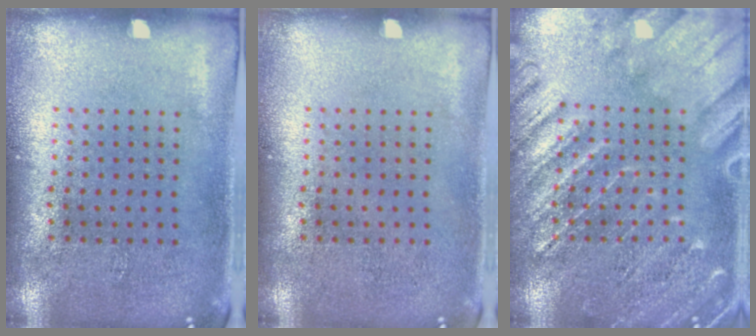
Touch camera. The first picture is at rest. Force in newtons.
{"total": 0.0}
{"total": 4.4, "press": 4.3, "slide": 0.6}